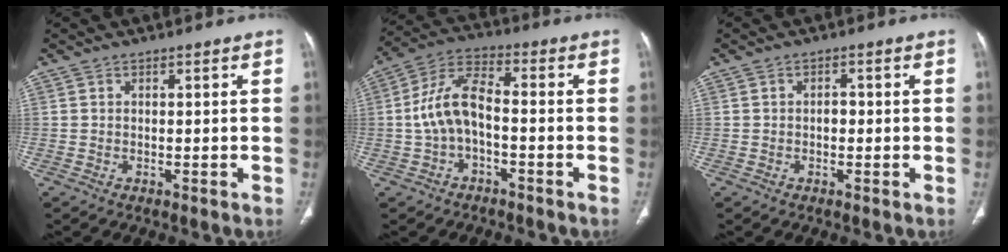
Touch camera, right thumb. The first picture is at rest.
{"total": 9.5, "force": [-1.6, 4.9, 8.0], "torque": [-0.161, 0.039, -0.038]}
{"total": 1.5, "force": [-0.3, 1.1, 1.0], "torque": [-0.009, 0.004, -0.007]}